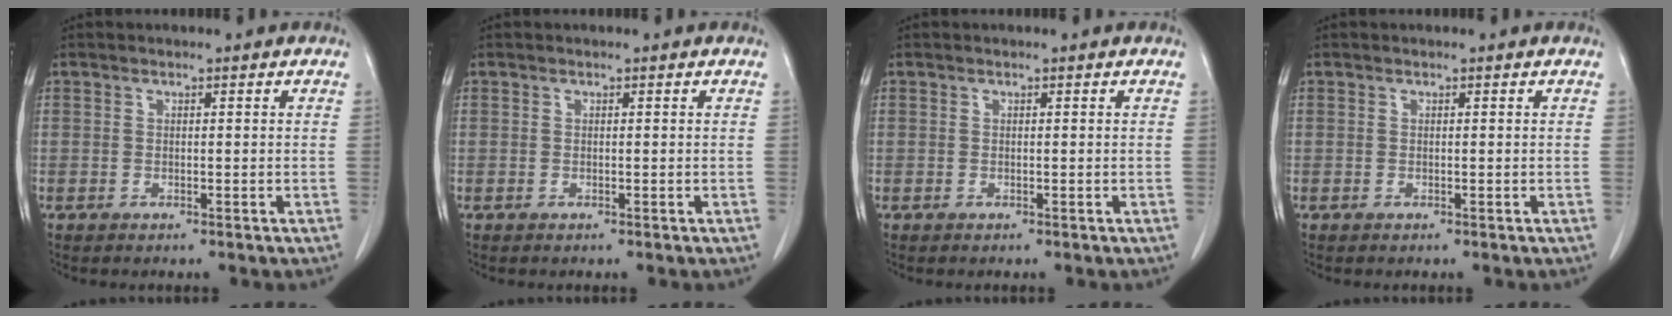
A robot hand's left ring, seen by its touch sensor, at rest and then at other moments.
{"total": 0.0}
{"total": 0.0}
{"total": 0.0}